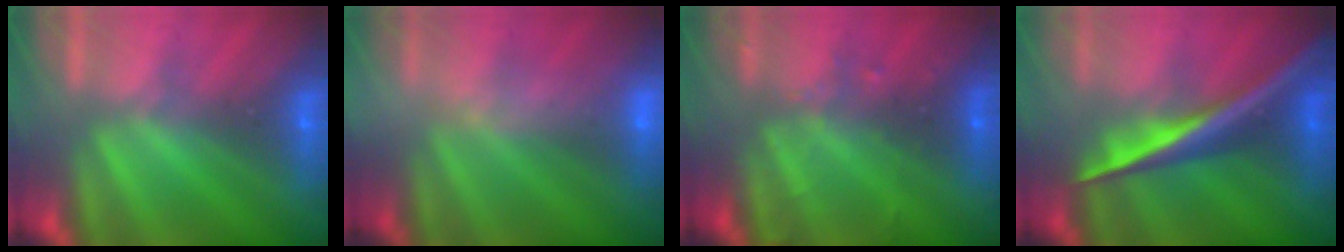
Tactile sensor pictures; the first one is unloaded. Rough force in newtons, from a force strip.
{"total": 2.5}
{"total": 2.4}
{"total": 2.6}